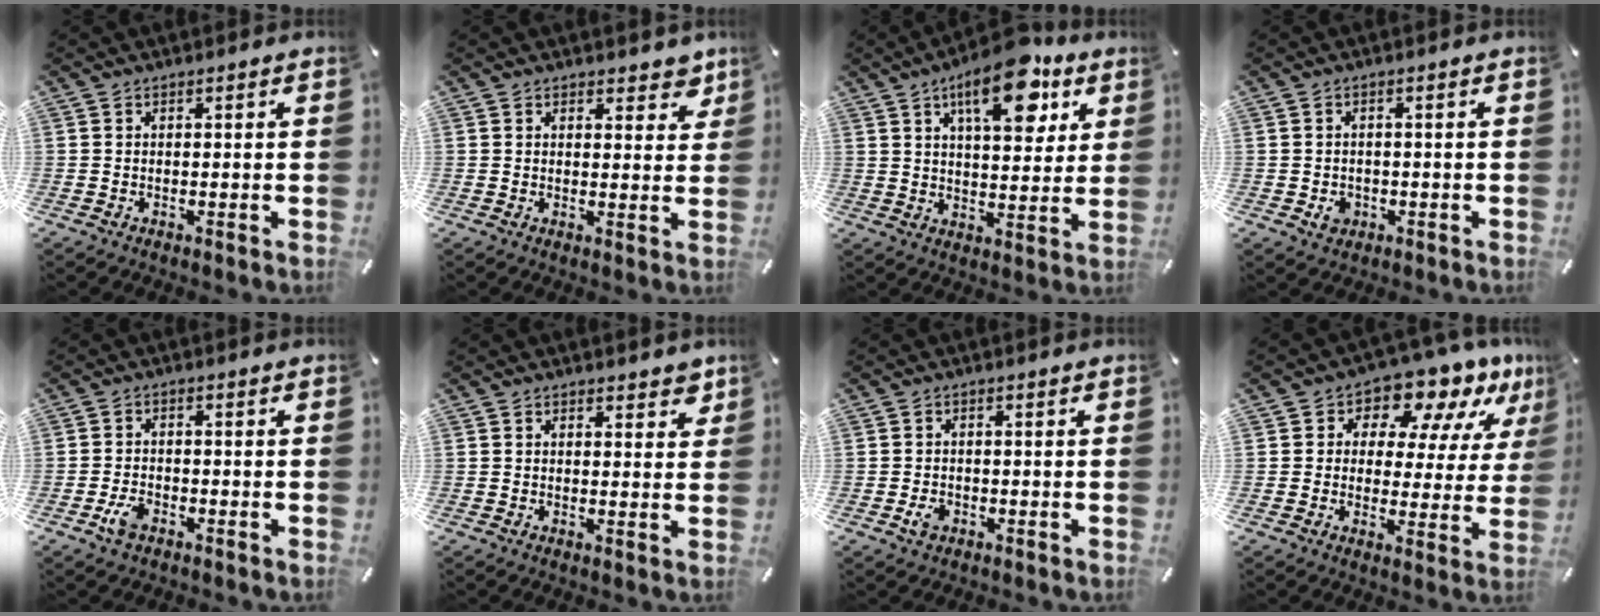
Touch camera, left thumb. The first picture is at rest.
{"total": 4.2, "force": [3.0, 2.6, 1.6], "torque": [0.002, -0.019, 0.047]}
{"total": 16.2, "force": [8.9, 7.2, 11.4], "torque": [-0.155, -0.034, 0.144]}
{"total": 3.0, "force": [-0.8, 2.6, 1.3], "torque": [-0.006, -0.003, -0.016]}
{"total": 3.7, "force": [-1.9, 2.1, 2.3], "torque": [-0.060, 0.001, -0.039]}
{"total": 2.9, "force": [1.9, 1.8, 1.2], "torque": [-0.004, -0.005, 0.029]}
{"total": 2.3, "force": [-0.9, 1.7, 1.2], "torque": [-0.031, 0.000, -0.018]}
{"total": 11.3, "force": [8.9, 5.3, 4.5], "torque": [-0.069, -0.077, 0.153]}